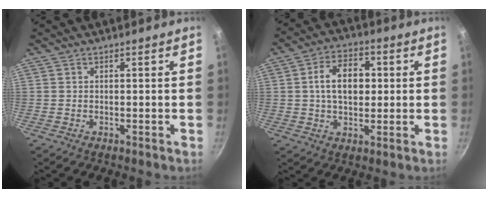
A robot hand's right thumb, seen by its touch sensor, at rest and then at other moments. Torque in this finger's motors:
{"motor_torque": [0.93, 1.20, 1.18, -0.09, 0.07]}